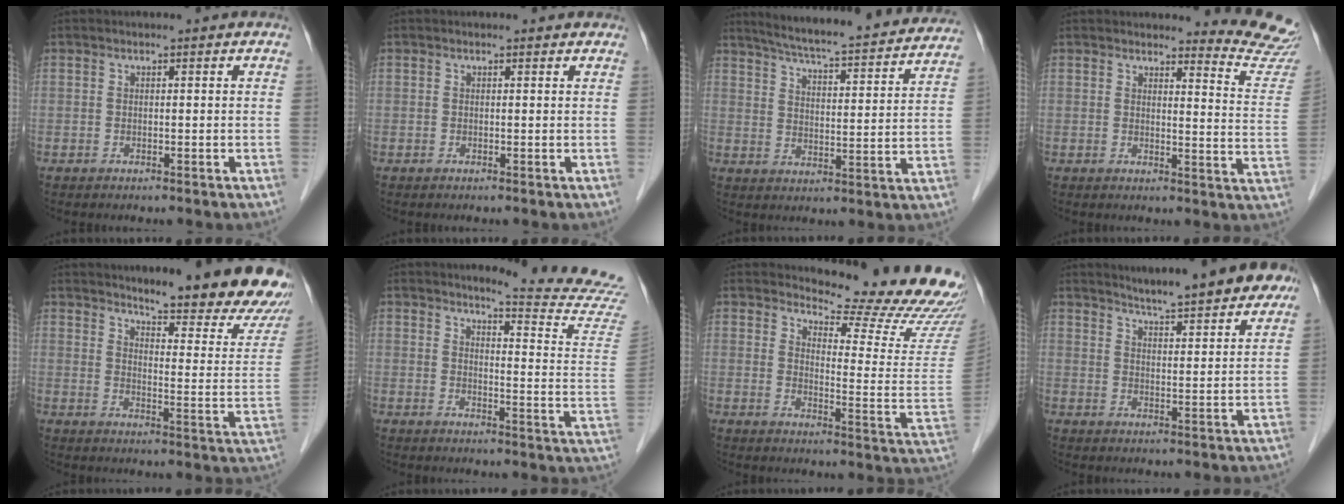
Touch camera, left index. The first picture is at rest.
{"total": 1.0, "force": [0.8, 0.5, 0.1], "torque": [-0.008, 0.002, 0.002]}
{"total": 23.9, "force": [21.7, 2.5, 9.5], "torque": [-0.147, -0.023, 0.279]}
{"total": 9.7, "force": [9.7, -0.8, -0.5], "torque": [0.009, -0.109, 0.089]}
{"total": 19.5, "force": [17.4, 2.1, 8.7], "torque": [-0.109, -0.084, 0.207]}
{"total": 15.3, "force": [14.9, -1.9, 2.9], "torque": [-0.038, -0.140, 0.155]}
{"total": 18.8, "force": [18.0, 1.2, 5.2], "torque": [-0.066, -0.125, 0.203]}
{"total": 13.6, "force": [11.8, 1.4, 6.7], "torque": [-0.087, 0.002, 0.150]}